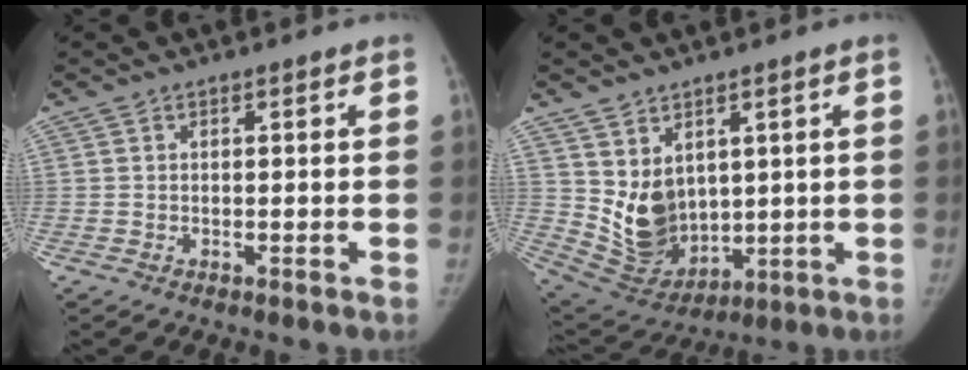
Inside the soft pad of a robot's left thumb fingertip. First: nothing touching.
{"total": 10.6, "force": [2.4, 8.0, 6.6], "torque": [-0.087, -0.031, 0.078]}